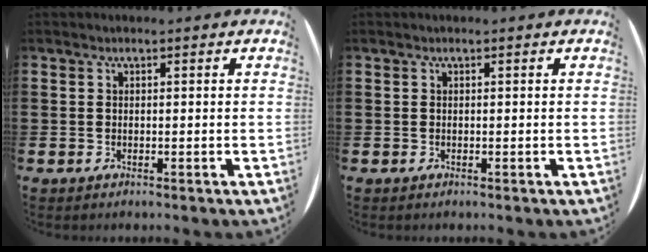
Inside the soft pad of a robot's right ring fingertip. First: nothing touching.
{"total": 0.0}